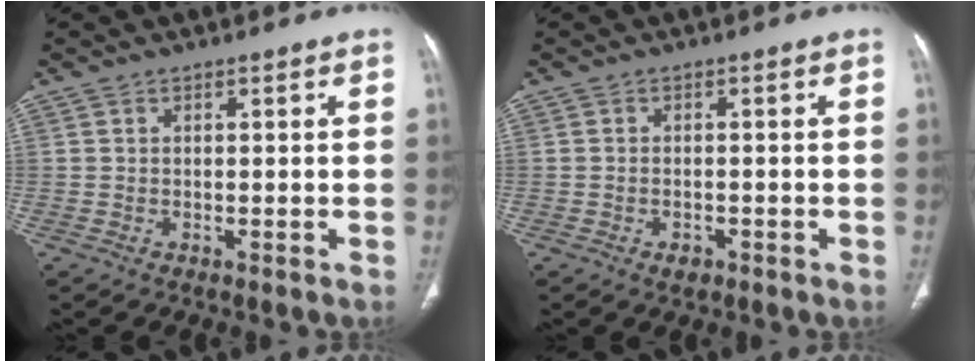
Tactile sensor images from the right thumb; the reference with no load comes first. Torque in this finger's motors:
{"motor_torque": [-0.61, -0.22, -0.19, -0.12, 0.07]}